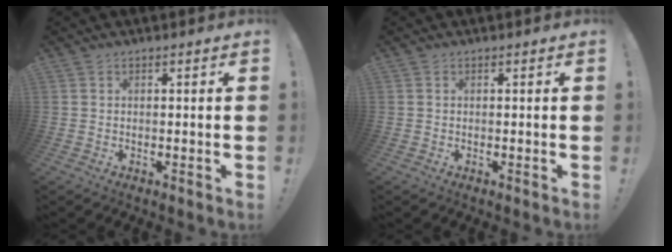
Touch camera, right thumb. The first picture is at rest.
{"total": 0.0}